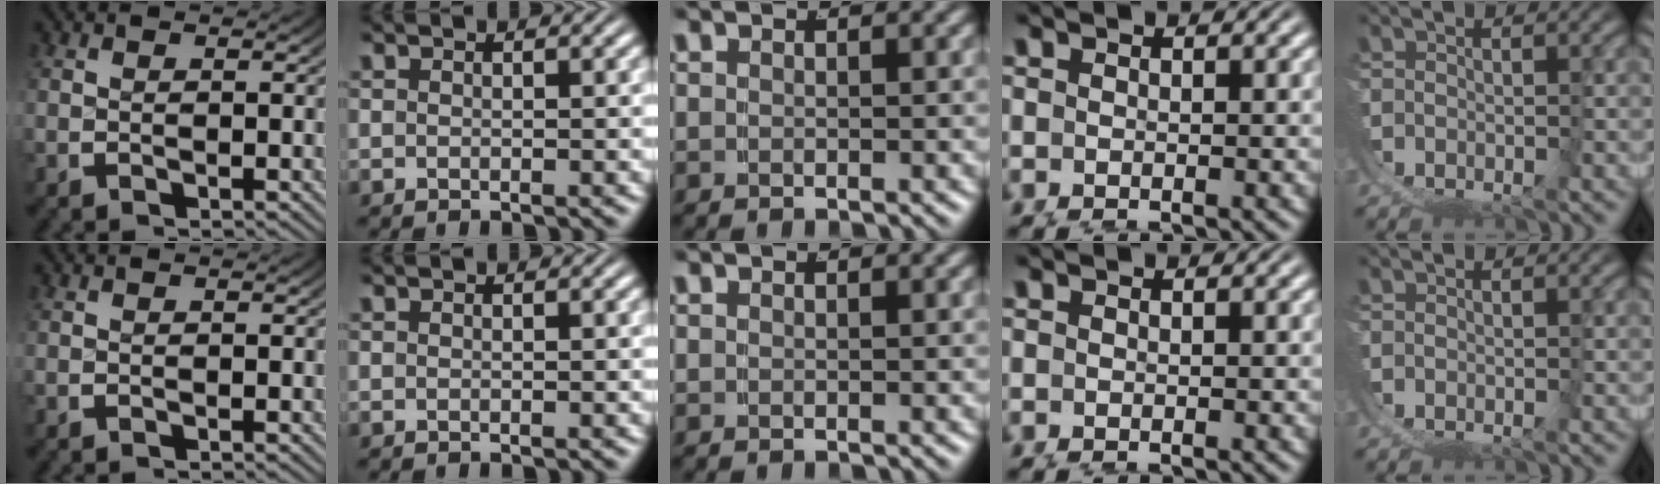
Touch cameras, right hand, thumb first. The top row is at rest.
{}